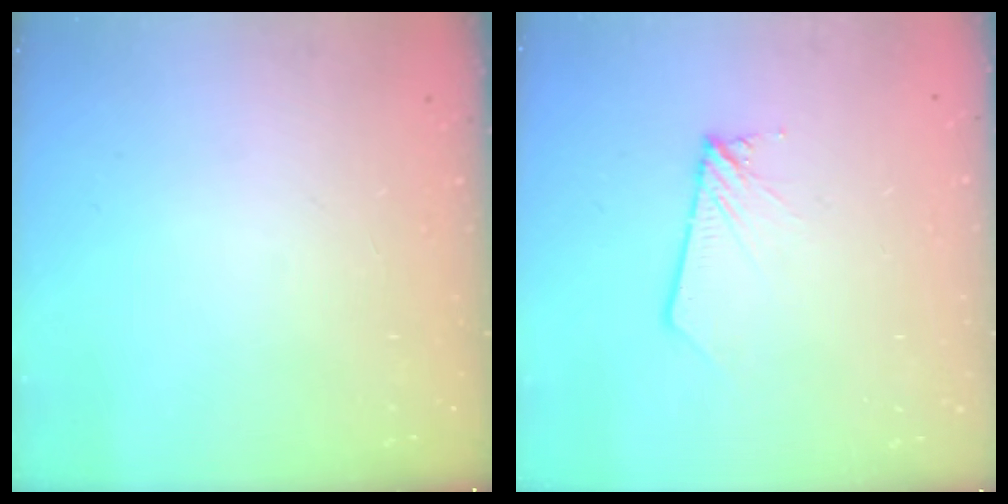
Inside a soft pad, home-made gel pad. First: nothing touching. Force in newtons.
{"total": 2.2, "press": 2.2, "slide": 0.3}